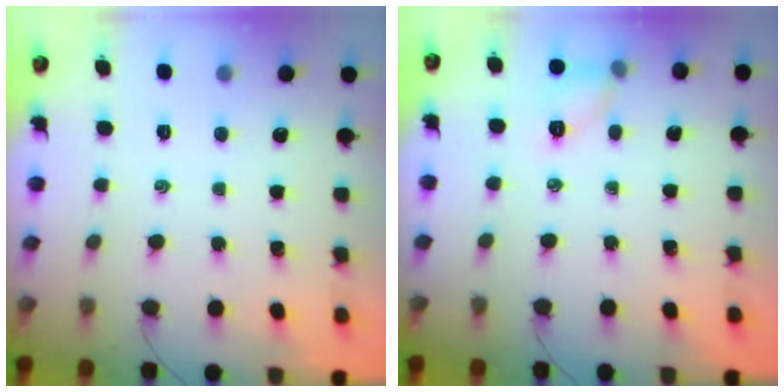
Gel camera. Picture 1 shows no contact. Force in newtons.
{"total": 6.9, "press": 6.8, "slide": 0.6}